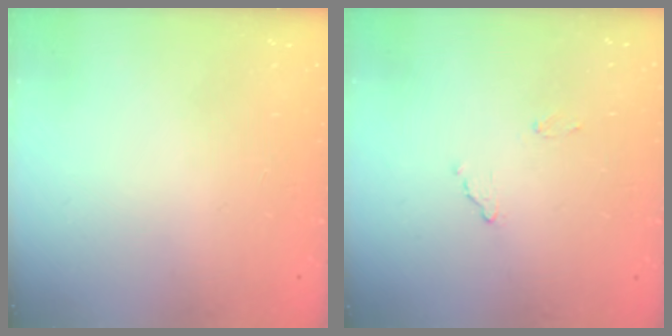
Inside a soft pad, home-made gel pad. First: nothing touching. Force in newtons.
{"total": 9.5, "press": 9.5, "slide": 0.4}